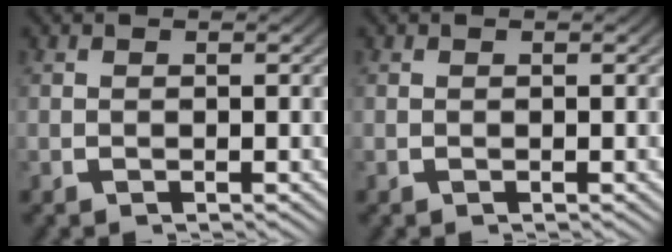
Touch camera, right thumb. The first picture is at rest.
{"total": 0.0}